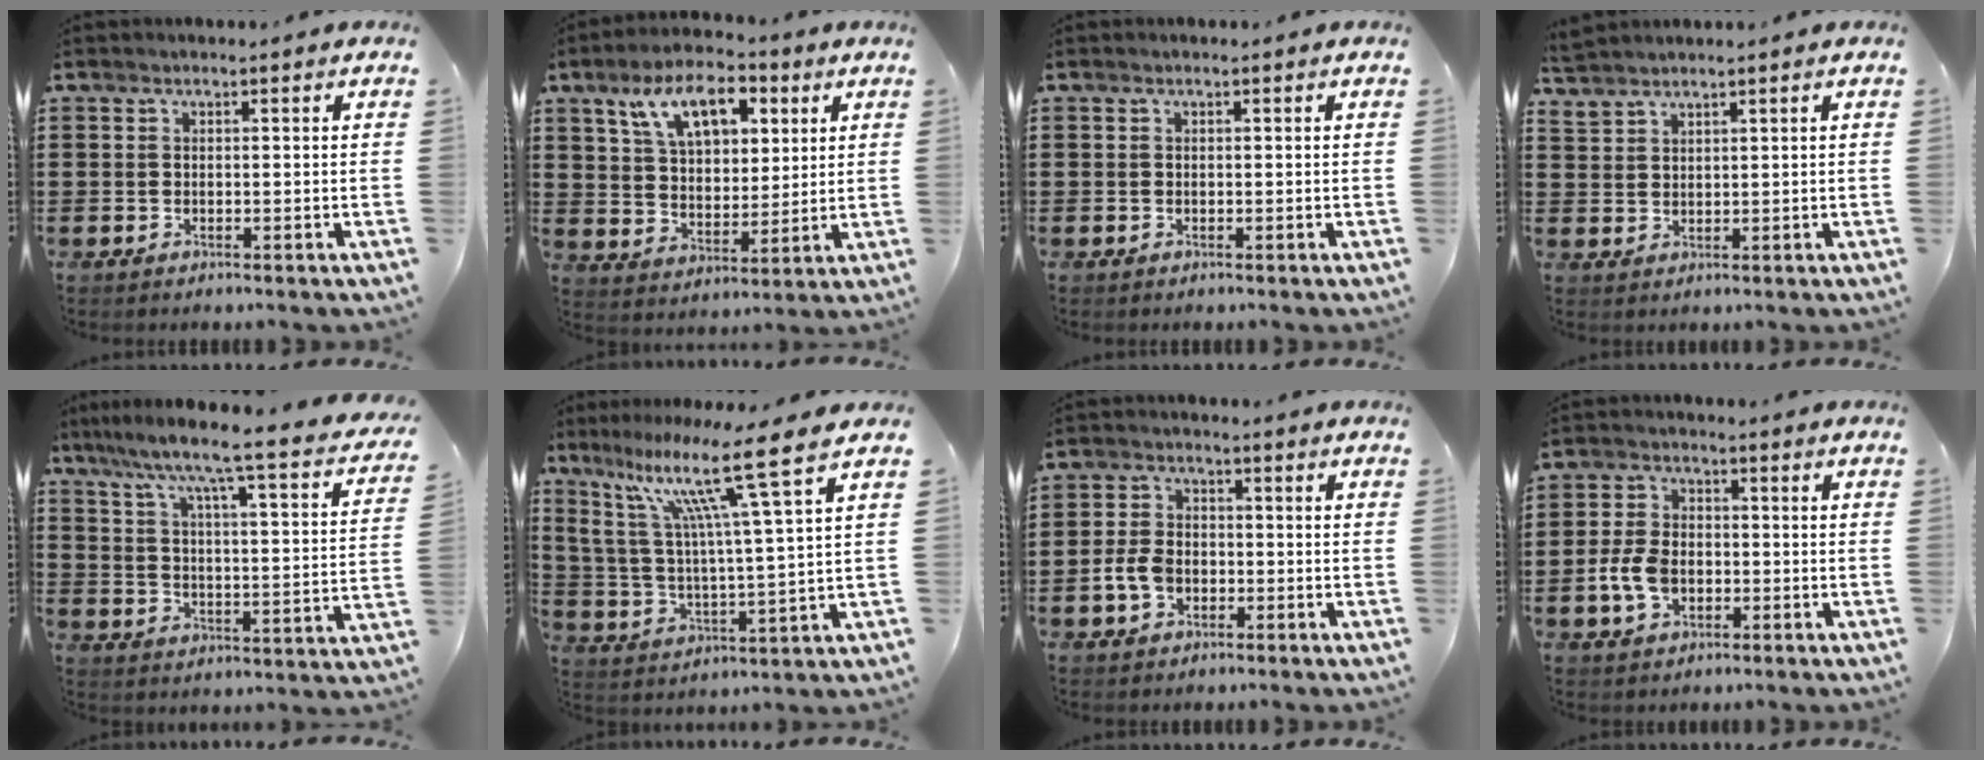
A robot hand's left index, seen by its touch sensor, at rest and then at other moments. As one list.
[{"total": 10.3, "force": [6.1, 5.0, 6.7], "torque": [-0.128, -0.002, 0.105]}, {"total": 0.0}, {"total": 2.3, "force": [2.2, 0.6, -0.1], "torque": [-0.006, -0.001, 0.044]}, {"total": 5.6, "force": [4.6, -1.0, 3.0], "torque": [-0.074, -0.058, 0.060]}, {"total": 13.1, "force": [8.9, 0.0, 9.7], "torque": [-0.207, -0.045, 0.138]}, {"total": 4.8, "force": [-1.5, 3.3, 3.2], "torque": [-0.079, 0.001, -0.033]}, {"total": 6.1, "force": [-1.5, 4.0, 4.4], "torque": [-0.113, -0.002, -0.036]}]